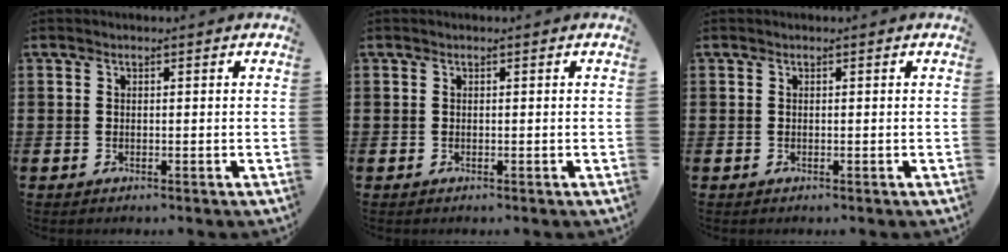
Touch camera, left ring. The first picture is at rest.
{"total": 0.0}
{"total": 0.0}